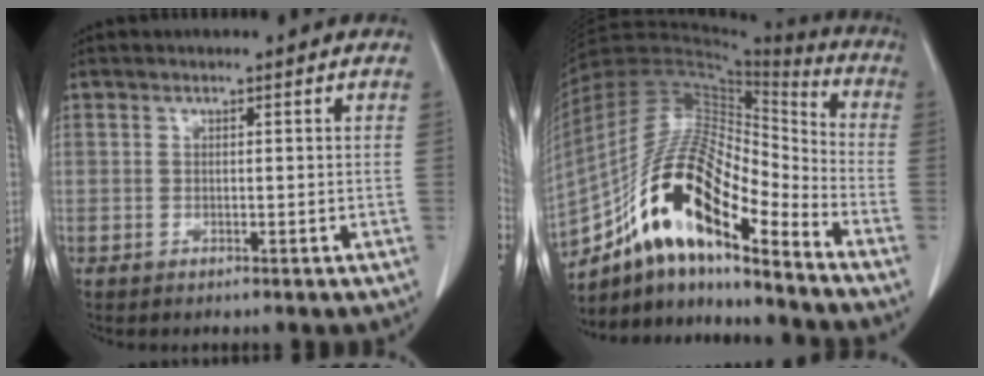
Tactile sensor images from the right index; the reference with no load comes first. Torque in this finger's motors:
{"motor_torque": [1.19, -0.95, 1.06, 0.21]}